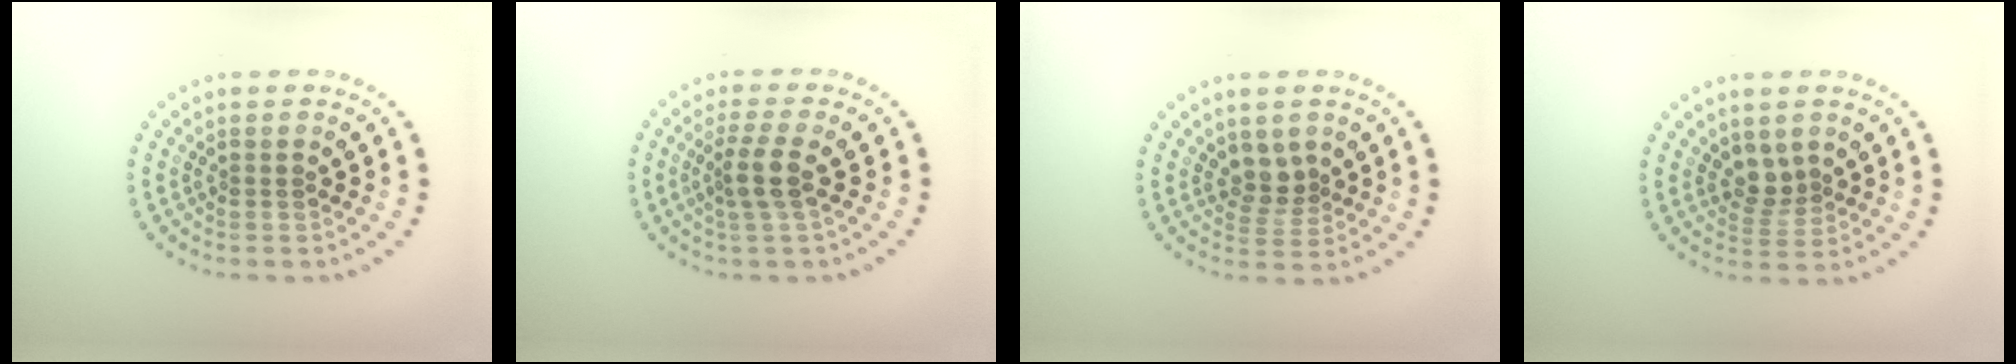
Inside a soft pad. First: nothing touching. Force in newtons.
{"total": 2.7, "press": 2.2, "slide": 1.5}
{"total": 2.4, "press": 1.9, "slide": 1.5}
{"total": 2.2, "press": 1.7, "slide": 1.4}